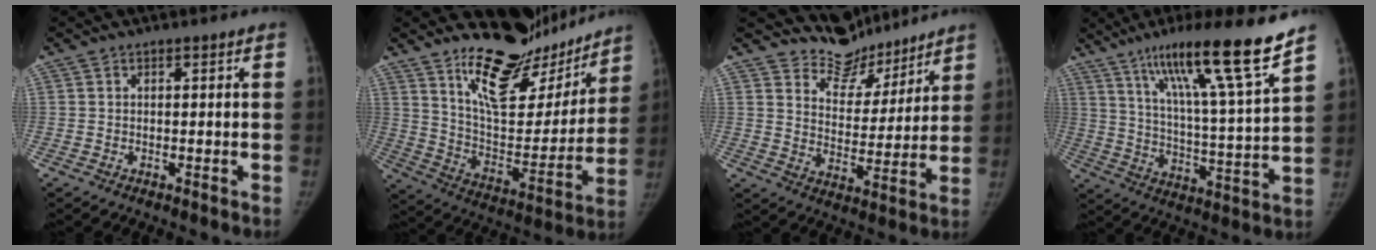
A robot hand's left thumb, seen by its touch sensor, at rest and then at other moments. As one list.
[{"total": 21.6, "force": [17.4, 8.6, 9.6], "torque": [-0.082, -0.120, 0.279]}, {"total": 9.9, "force": [9.2, 3.7, 0.1], "torque": [0.031, -0.080, 0.161]}, {"total": 19.8, "force": [13.5, 0.6, 14.4], "torque": [-0.216, -0.064, 0.222]}]